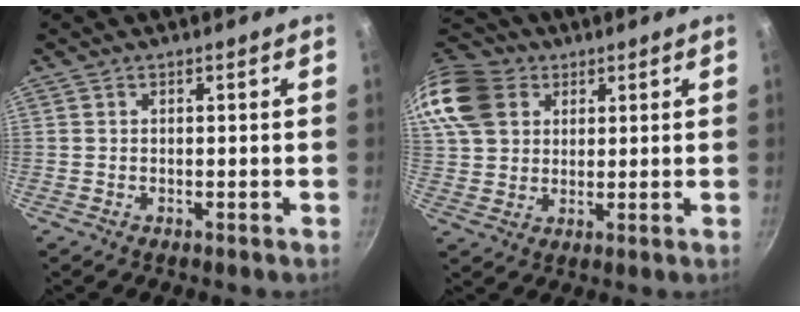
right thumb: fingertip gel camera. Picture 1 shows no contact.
{"total": 16.4, "force": [6.8, 12.5, 8.0], "torque": [-0.173, 0.010, 0.126]}